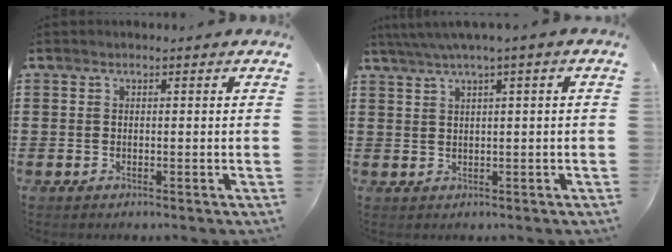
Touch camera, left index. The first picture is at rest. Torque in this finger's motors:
{"motor_torque": [1.20, -0.94, 0.84, 0.21]}